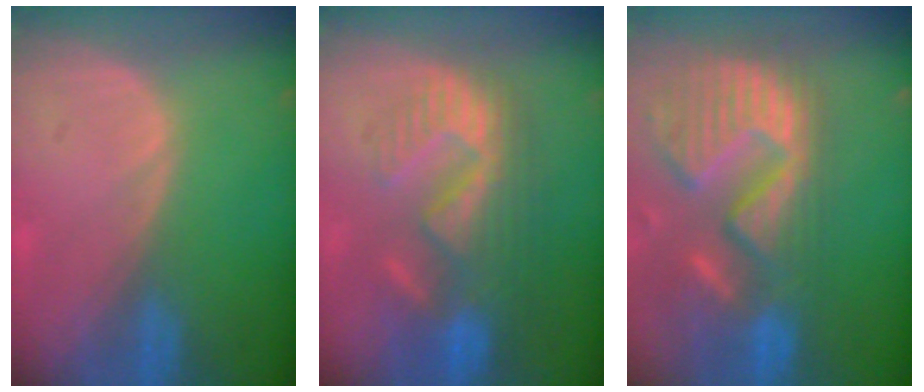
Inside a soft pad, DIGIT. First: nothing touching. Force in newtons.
{"total": 10.7, "press": 9.7, "slide": 4.4}
{"total": 14.4, "press": 12.0, "slide": 8.0}